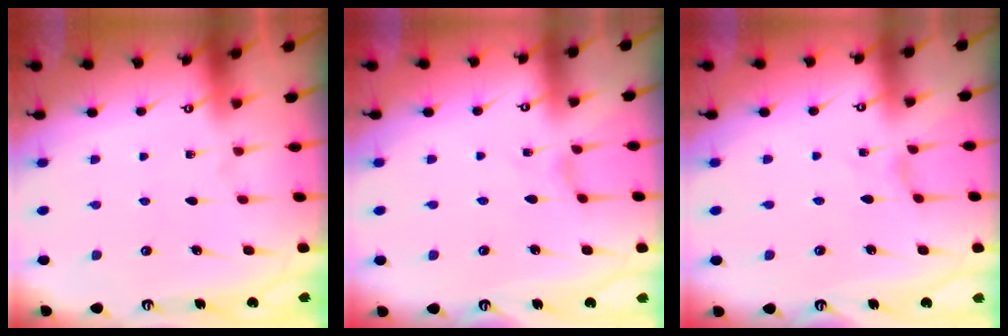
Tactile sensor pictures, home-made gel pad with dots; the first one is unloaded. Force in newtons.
{"total": 0.7, "press": 0.6, "slide": 0.2}
{"total": 0.7, "press": 0.6, "slide": 0.2}